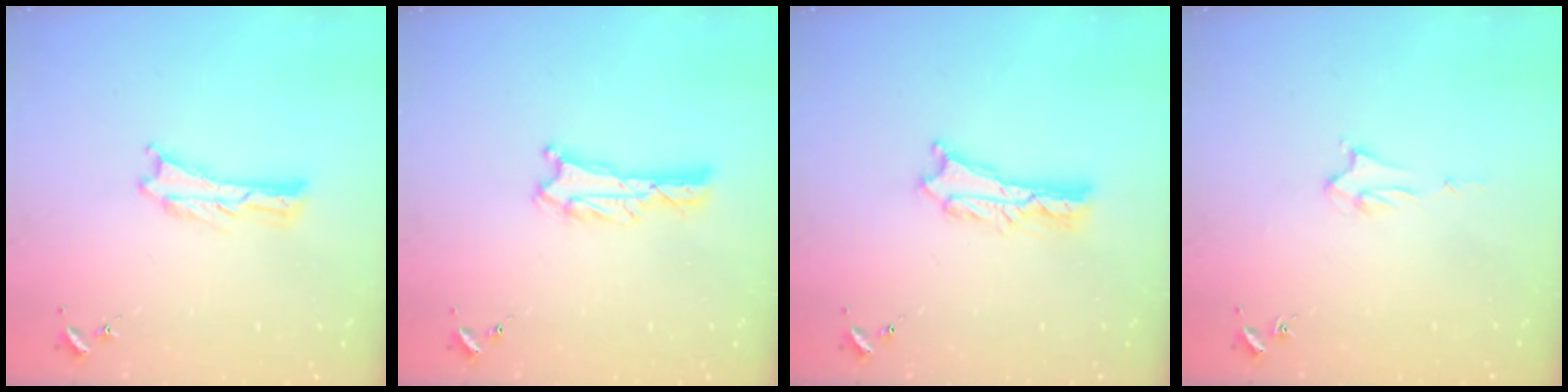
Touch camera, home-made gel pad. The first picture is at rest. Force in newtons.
{"total": 0.7, "press": 0.7, "slide": 0.1}
{"total": 2.4, "press": 2.4, "slide": 0.2}
{"total": 1.9, "press": 1.9, "slide": 0.1}